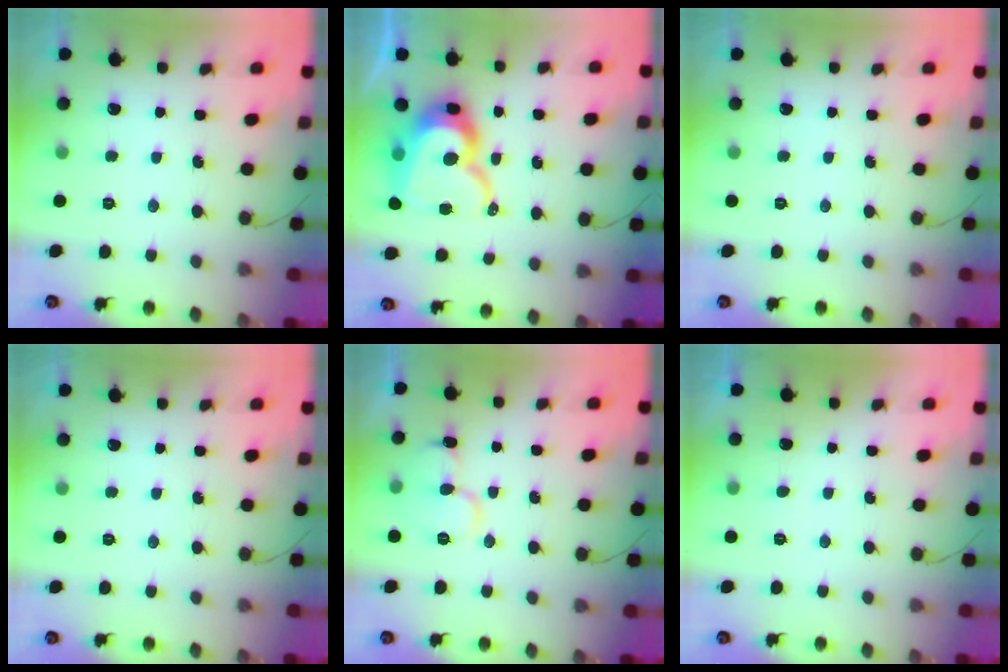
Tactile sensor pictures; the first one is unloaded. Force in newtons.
{"total": 18.6, "press": 18.6, "slide": 1.7}
{"total": 0.0}
{"total": 0.0}
{"total": 10.9, "press": 10.8, "slide": 1.2}
{"total": 3.4, "press": 3.3, "slide": 0.3}